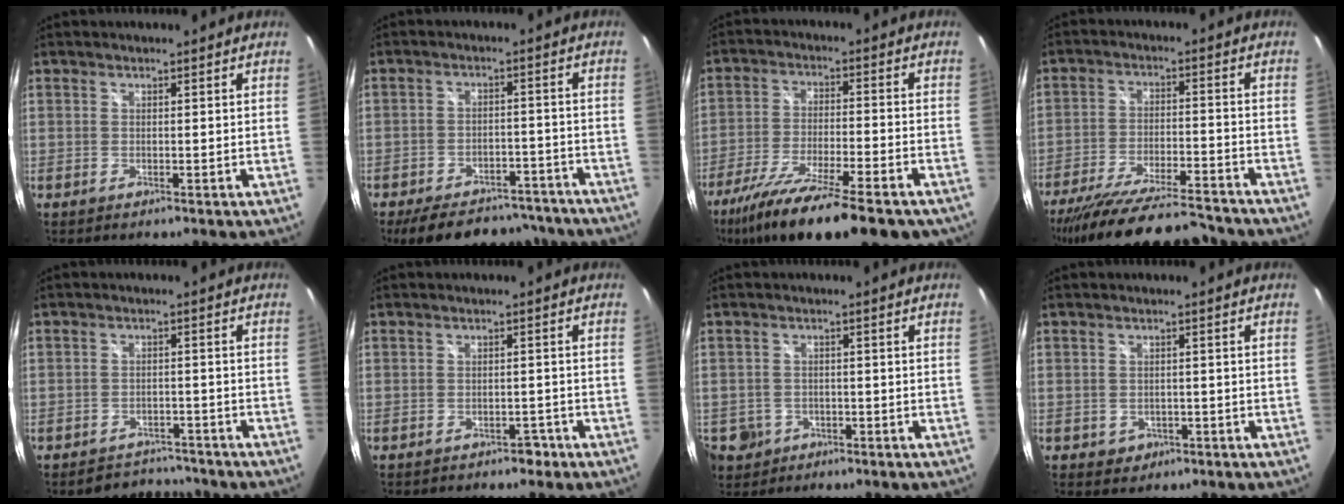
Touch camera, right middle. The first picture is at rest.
{"total": 17.3, "force": [-14.5, 6.8, 6.4], "torque": [-0.133, 0.019, -0.180]}
{"total": 21.9, "force": [-16.3, 4.7, 13.9], "torque": [-0.257, -0.061, -0.260]}
{"total": 22.1, "force": [-19.4, 3.8, 9.9], "torque": [-0.191, -0.039, -0.294]}
{"total": 5.2, "force": [-4.9, 1.8, -0.3], "torque": [-0.001, 0.016, -0.072]}
{"total": 2.9, "force": [-2.2, 1.7, 0.8], "torque": [-0.015, 0.003, -0.025]}
{"total": 6.2, "force": [-2.2, 5.6, 1.7], "torque": [-0.054, 0.004, -0.024]}
{"total": 2.9, "force": [-1.1, 2.6, 0.9], "torque": [-0.023, -0.001, -0.009]}